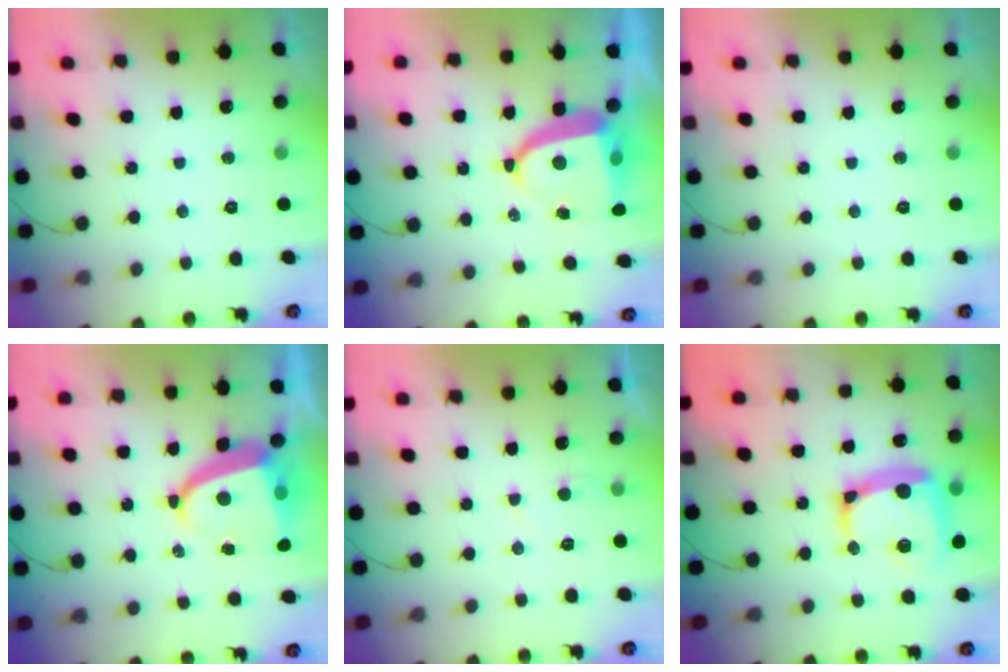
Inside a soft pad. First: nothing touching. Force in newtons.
{"total": 8.4, "press": 8.3, "slide": 1.1}
{"total": 0.0}
{"total": 8.3, "press": 8.2, "slide": 1.0}
{"total": 1.8, "press": 1.8, "slide": 0.3}
{"total": 16.4, "press": 16.3, "slide": 1.7}